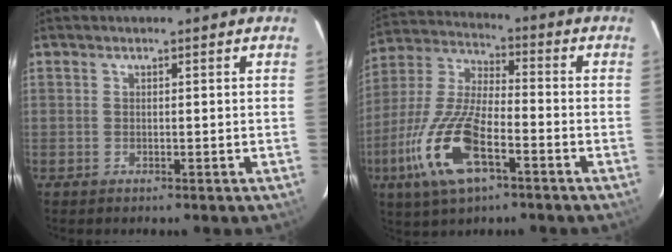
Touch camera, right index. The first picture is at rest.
{"total": 16.8, "force": [-7.3, 6.1, 13.8], "torque": [-0.305, -0.016, -0.146]}